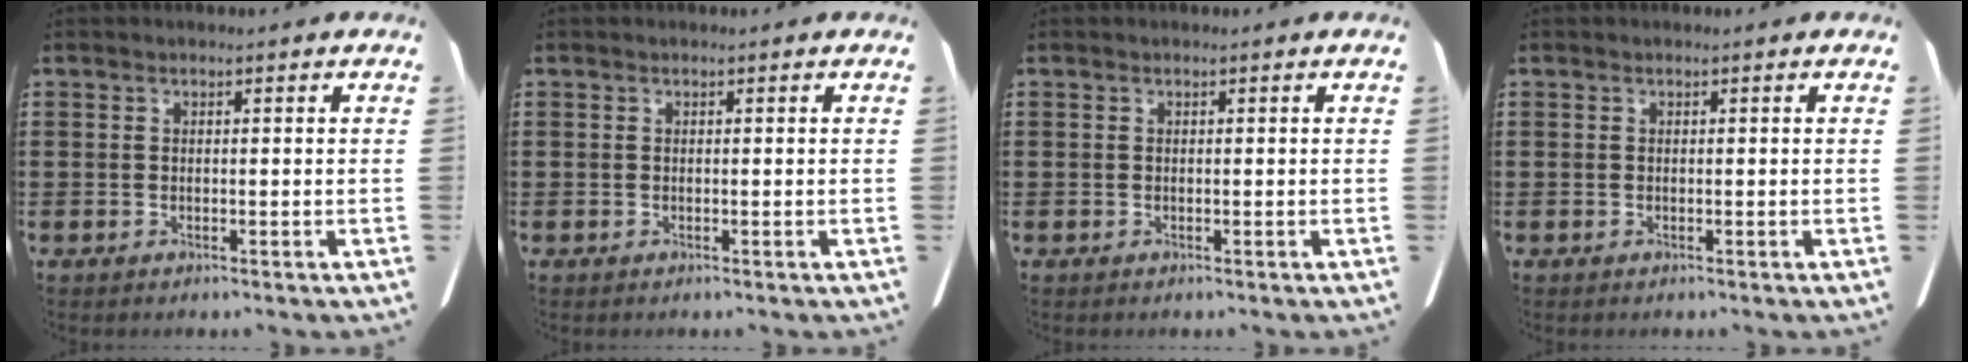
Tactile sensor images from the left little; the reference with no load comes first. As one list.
[{"total": 0.0}, {"total": 0.0}, {"total": 0.0}]